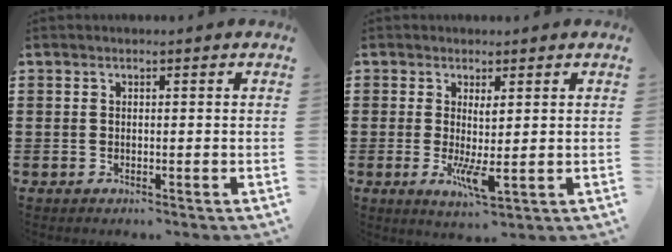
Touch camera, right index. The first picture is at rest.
{"total": 4.1, "force": [-0.1, 0.7, 4.1], "torque": [-0.082, -0.008, -0.002]}